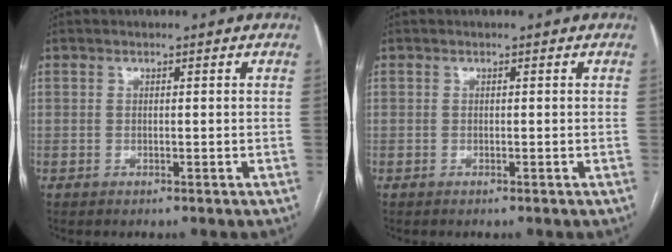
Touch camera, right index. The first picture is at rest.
{"total": 0.0}